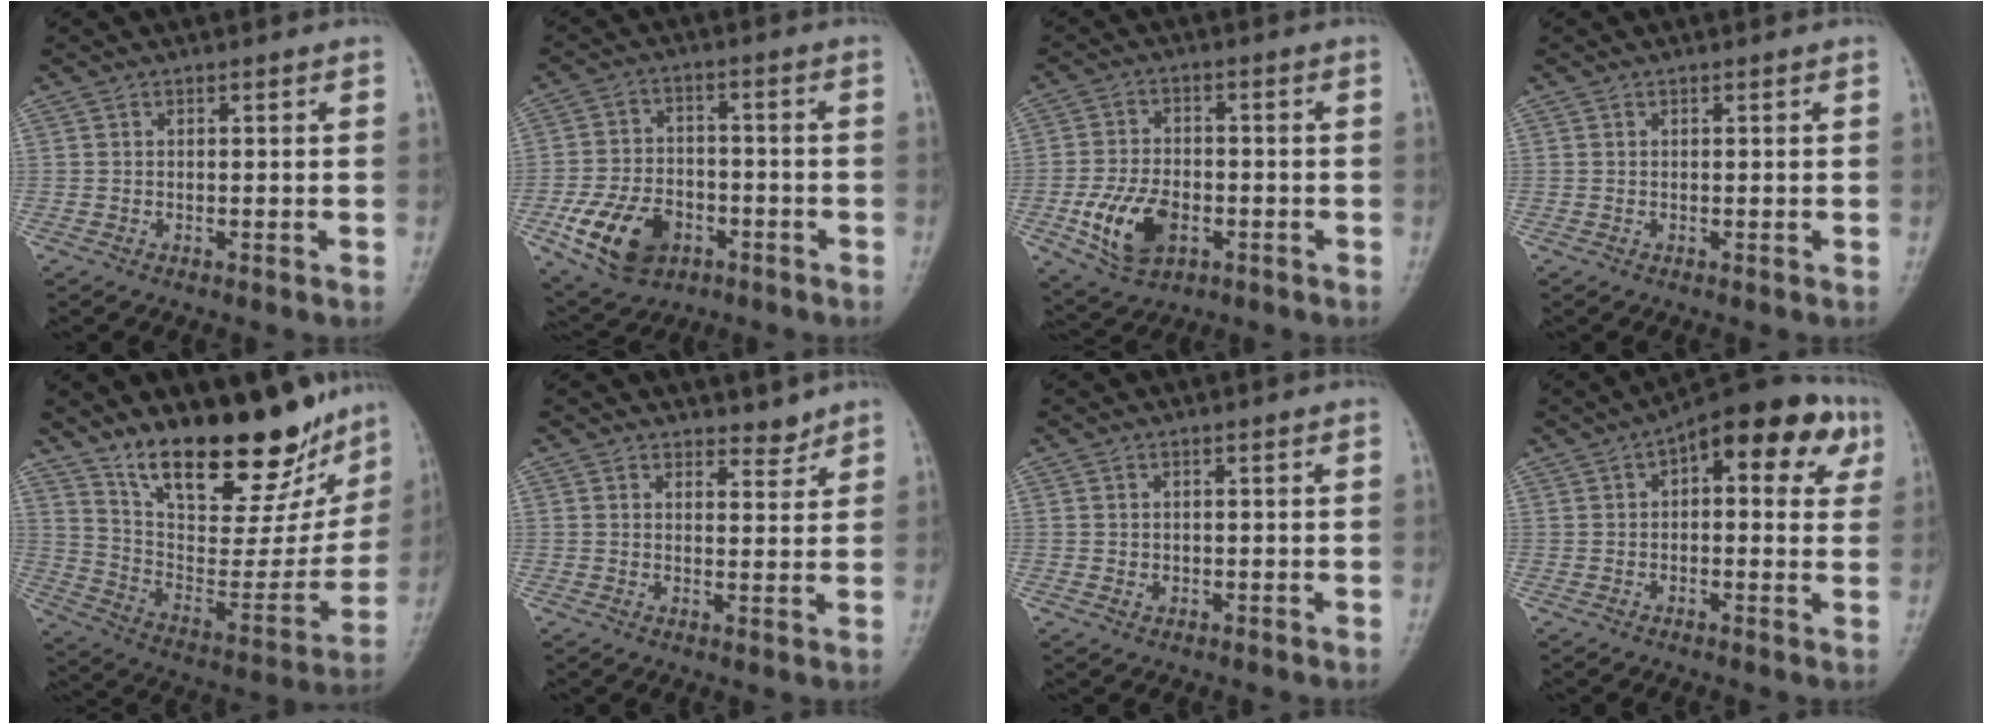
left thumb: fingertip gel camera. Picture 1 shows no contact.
{"total": 12.6, "force": [-5.5, 8.5, 7.6], "torque": [-0.121, 0.020, -0.091]}
{"total": 10.3, "force": [-3.4, 6.3, 7.4], "torque": [-0.131, 0.006, -0.055]}
{"total": 0.0}
{"total": 24.8, "force": [18.3, 8.9, 14.2], "torque": [-0.173, -0.089, 0.294]}
{"total": 2.8, "force": [2.5, 1.2, 0.6], "torque": [0.011, -0.020, 0.036]}
{"total": 0.9, "force": [-0.1, 0.8, 0.2], "torque": [0.000, 0.000, 0.001]}
{"total": 14.6, "force": [5.2, 6.9, 11.7], "torque": [-0.113, 0.021, 0.058]}